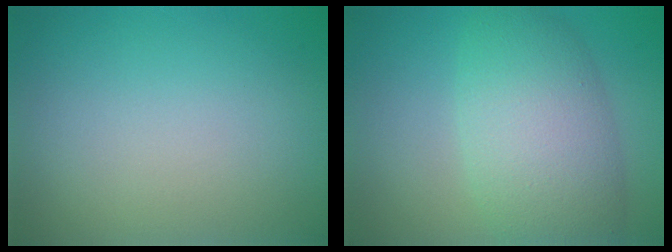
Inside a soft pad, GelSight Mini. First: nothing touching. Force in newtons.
{"total": 7.4, "press": 7.4, "slide": 0.2}